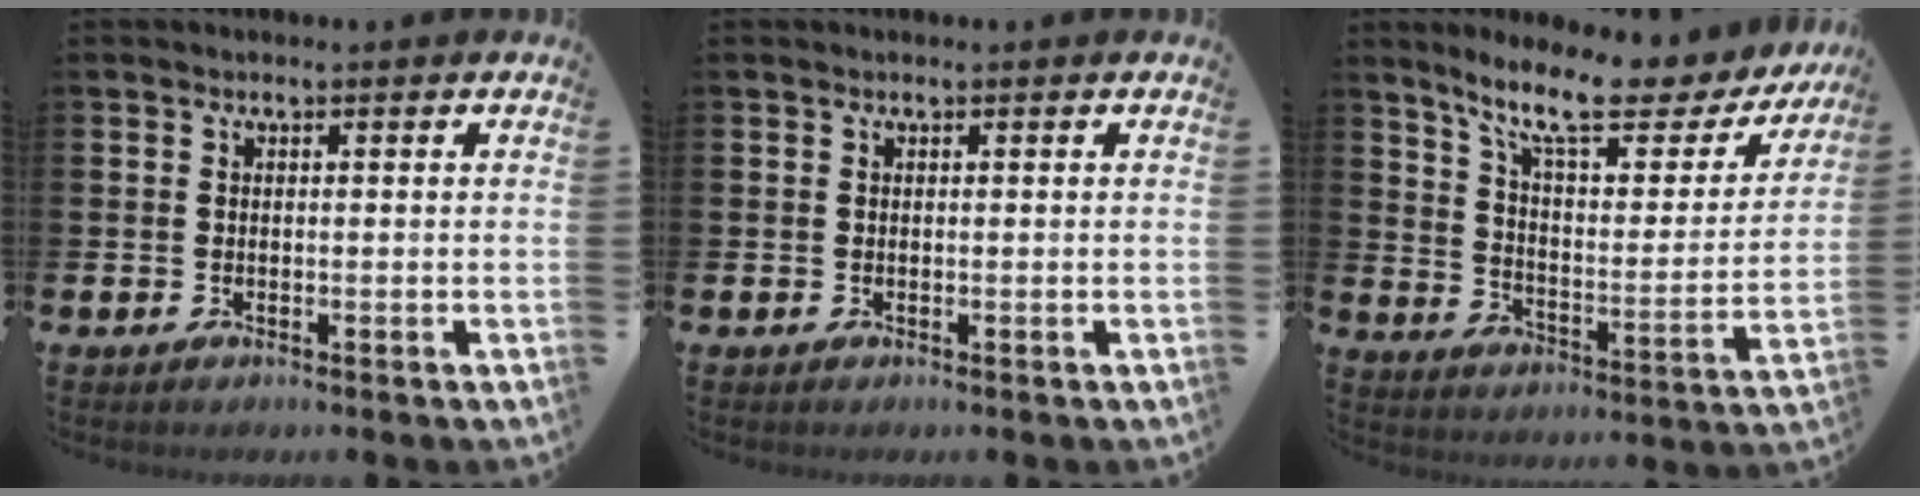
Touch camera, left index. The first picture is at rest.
{"total": 0.0}
{"total": 11.4, "force": [9.3, 2.4, 6.2], "torque": [-0.145, -0.051, 0.156]}